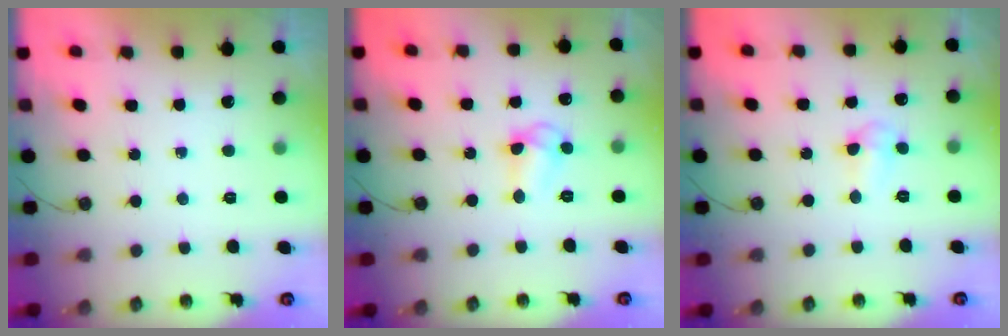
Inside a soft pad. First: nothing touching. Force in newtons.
{"total": 7.2, "press": 7.2, "slide": 0.6}
{"total": 3.5, "press": 3.4, "slide": 0.8}